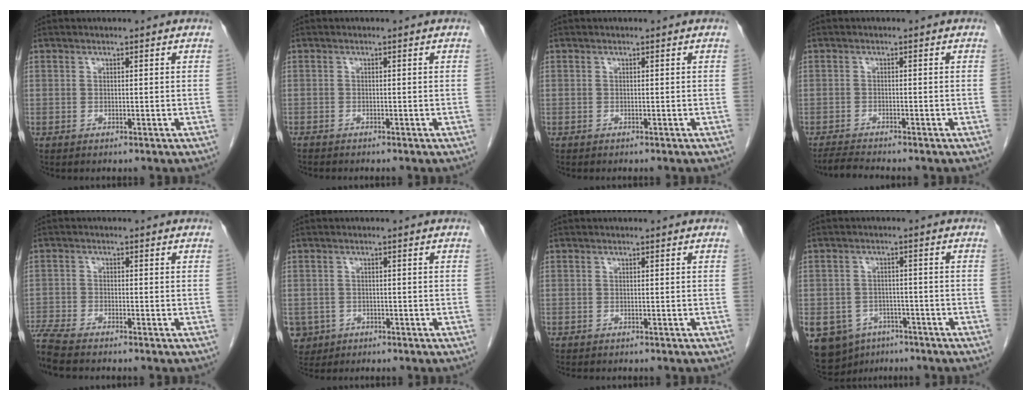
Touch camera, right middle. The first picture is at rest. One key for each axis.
{"total": 1.3, "fx": -1.2, "fy": 0.2, "fz": 0.5, "tx": -0.014, "ty": -0.002, "tz": -0.019}
{"total": 0.6, "fx": -0.5, "fy": 0.2, "fz": 0.3, "tx": -0.003, "ty": -0.001, "tz": -0.005}
{"total": 2.6, "fx": -2.4, "fy": -0.7, "fz": 0.5, "tx": -0.021, "ty": -0.017, "tz": -0.046}
{"total": 7.0, "fx": -6.4, "fy": 0.1, "fz": 2.8, "tx": -0.061, "ty": -0.017, "tz": -0.119}
{"total": 5.0, "fx": -2.4, "fy": 4.4, "fz": 0.7, "tx": -0.021, "ty": 0.004, "tz": -0.035}
{"total": 2.5, "fx": -2.1, "fy": 0.8, "fz": 1.0, "tx": -0.018, "ty": -0.005, "tz": -0.021}
{"total": 12.7, "fx": -6.7, "fy": 9.8, "fz": 4.7, "tx": -0.124, "ty": 0.001, "tz": -0.088}